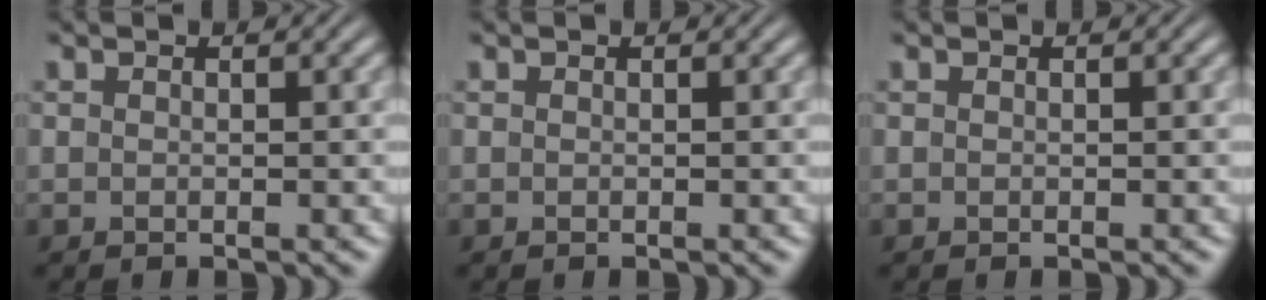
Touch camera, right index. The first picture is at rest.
{"total": 0.0}
{"total": 0.0}